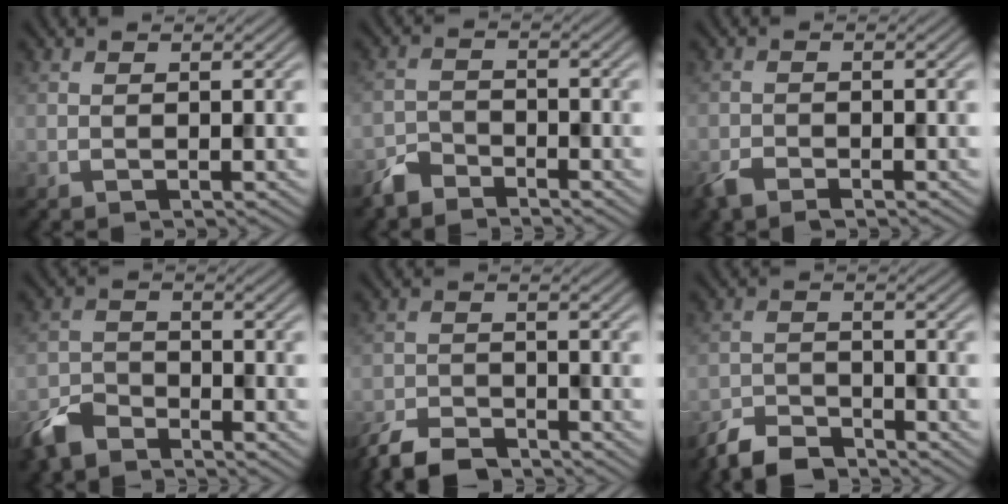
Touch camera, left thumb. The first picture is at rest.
{"total": 3.3, "force": [-2.9, 1.2, 0.7], "torque": [-0.016, -0.001, -0.069]}
{"total": 2.7, "force": [-2.2, 1.0, 1.2], "torque": [-0.030, -0.007, -0.047]}
{"total": 5.2, "force": [-4.3, 2.2, 1.8], "torque": [-0.040, -0.007, -0.100]}
{"total": 6.0, "force": [-5.3, 1.7, 2.3], "torque": [-0.042, -0.011, -0.108]}
{"total": 5.3, "force": [-4.8, 1.6, 1.6], "torque": [-0.030, -0.008, -0.100]}